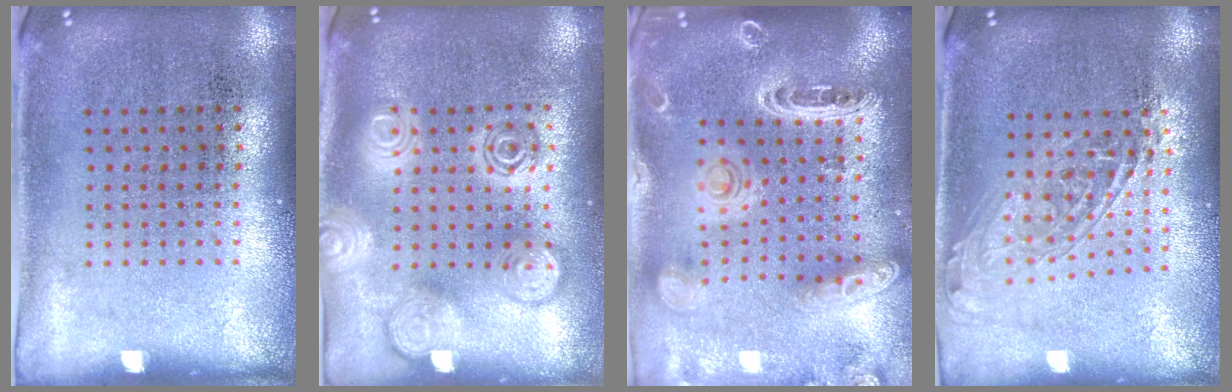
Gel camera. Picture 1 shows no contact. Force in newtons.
{"total": 2.8, "press": 2.8, "slide": 0.5}
{"total": 2.3, "press": 2.1, "slide": 0.9}
{"total": 1.7, "press": 1.4, "slide": 1.0}